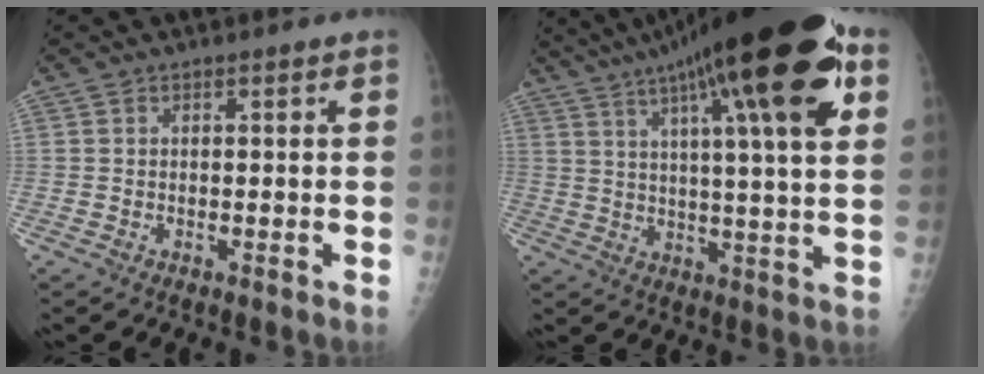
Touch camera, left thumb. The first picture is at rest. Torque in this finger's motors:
{"motor_torque": [1.15, 0.59, 2.03, -0.74, 0.57]}